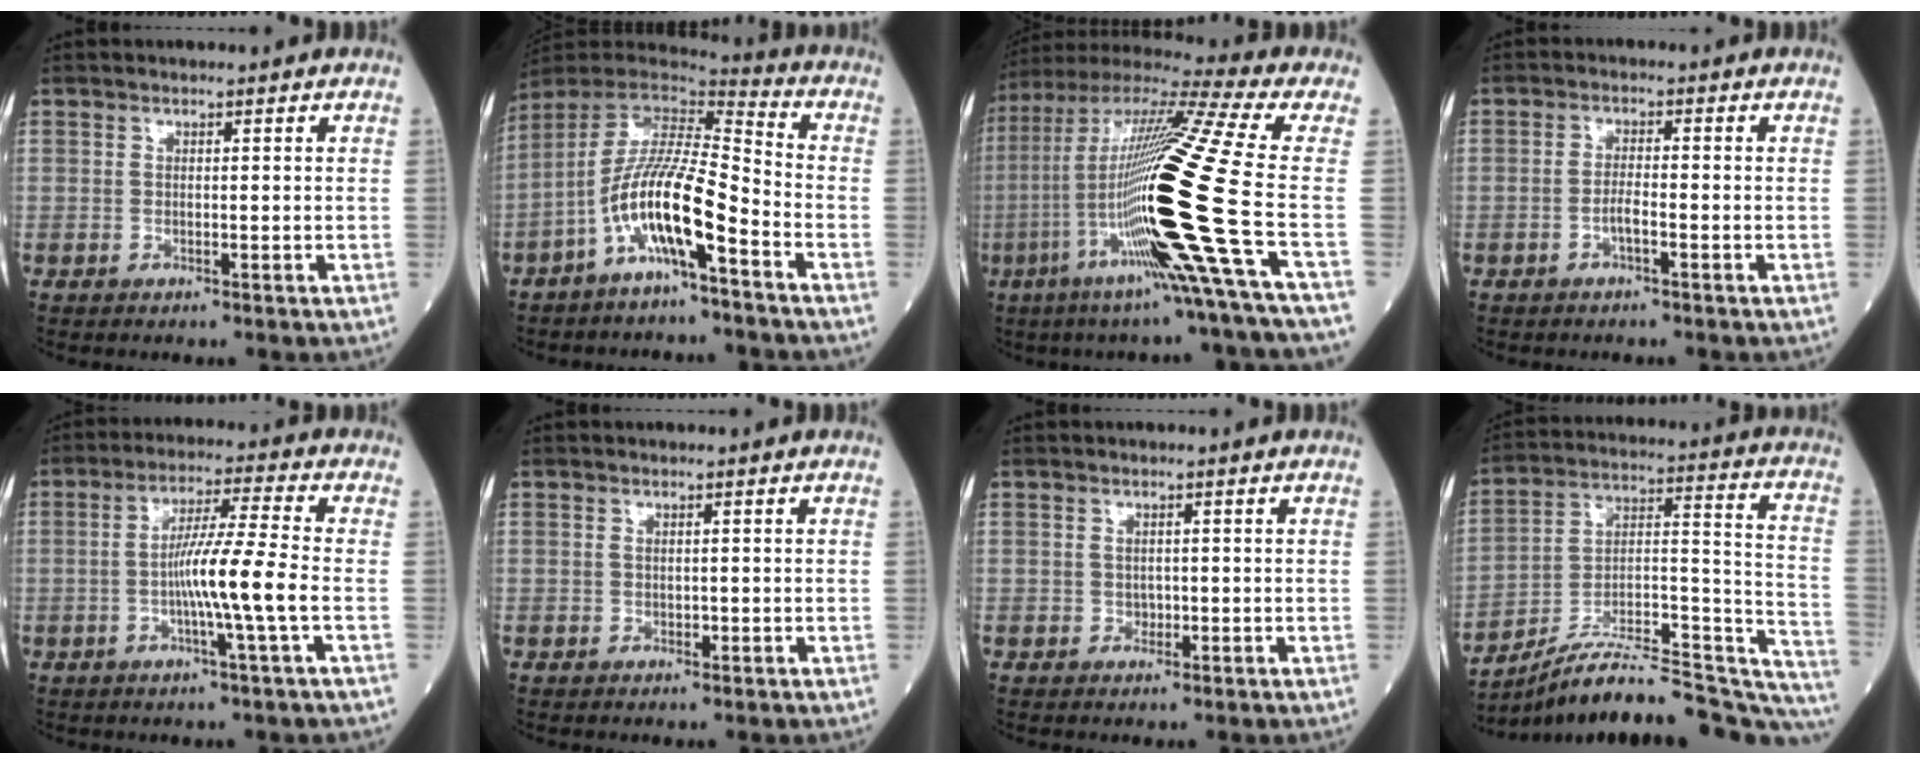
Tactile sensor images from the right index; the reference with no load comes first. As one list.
[{"total": 13.3, "force": [-6.2, 1.4, 11.6], "torque": [-0.229, 0.002, -0.119]}, {"total": 28.2, "force": [-6.3, -1.3, 27.4], "torque": [-0.525, -0.034, -0.144]}, {"total": 2.3, "force": [-1.0, 0.3, 2.1], "torque": [-0.037, 0.001, -0.022]}, {"total": 8.7, "force": [-1.8, -1.4, 8.4], "torque": [-0.154, -0.001, -0.036]}, {"total": 0.7, "force": [0.0, 0.4, 0.5], "torque": [-0.012, 0.000, 0.003]}, {"total": 0.8, "force": [-0.1, 0.7, 0.5], "torque": [-0.008, 0.001, -0.001]}, {"total": 27.3, "force": [-24.3, 3.8, 12.0], "torque": [-0.114, 0.034, -0.355]}]